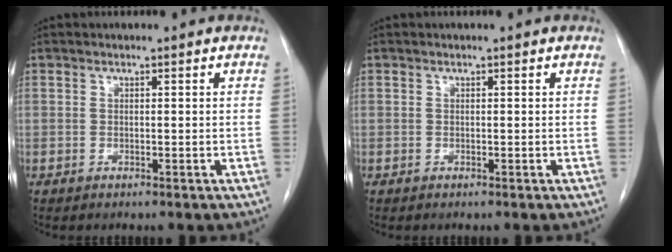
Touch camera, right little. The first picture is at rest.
{"total": 0.0}